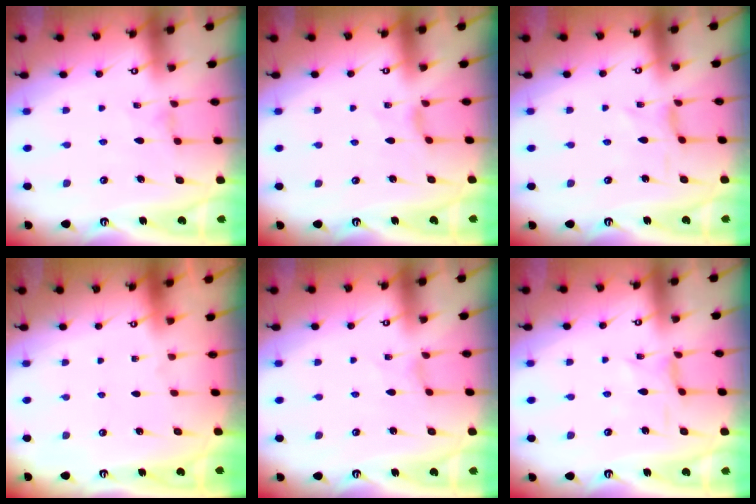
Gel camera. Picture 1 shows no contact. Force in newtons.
{"total": 1.5, "press": 1.4, "slide": 0.4}
{"total": 0.0}
{"total": 0.0}
{"total": 0.0}
{"total": 1.2, "press": 1.1, "slide": 0.4}